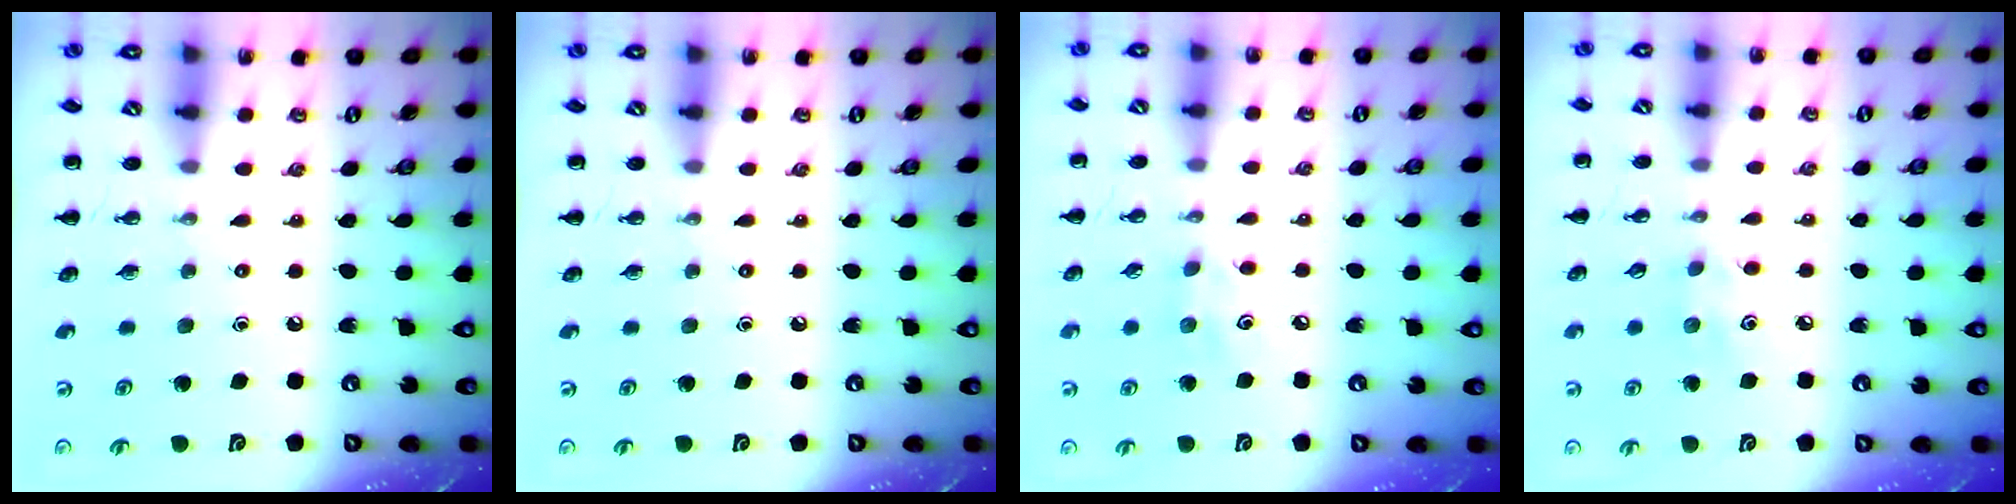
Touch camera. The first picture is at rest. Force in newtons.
{"total": 0.0}
{"total": 3.8, "press": 3.7, "slide": 0.8}
{"total": 4.5, "press": 4.4, "slide": 0.9}